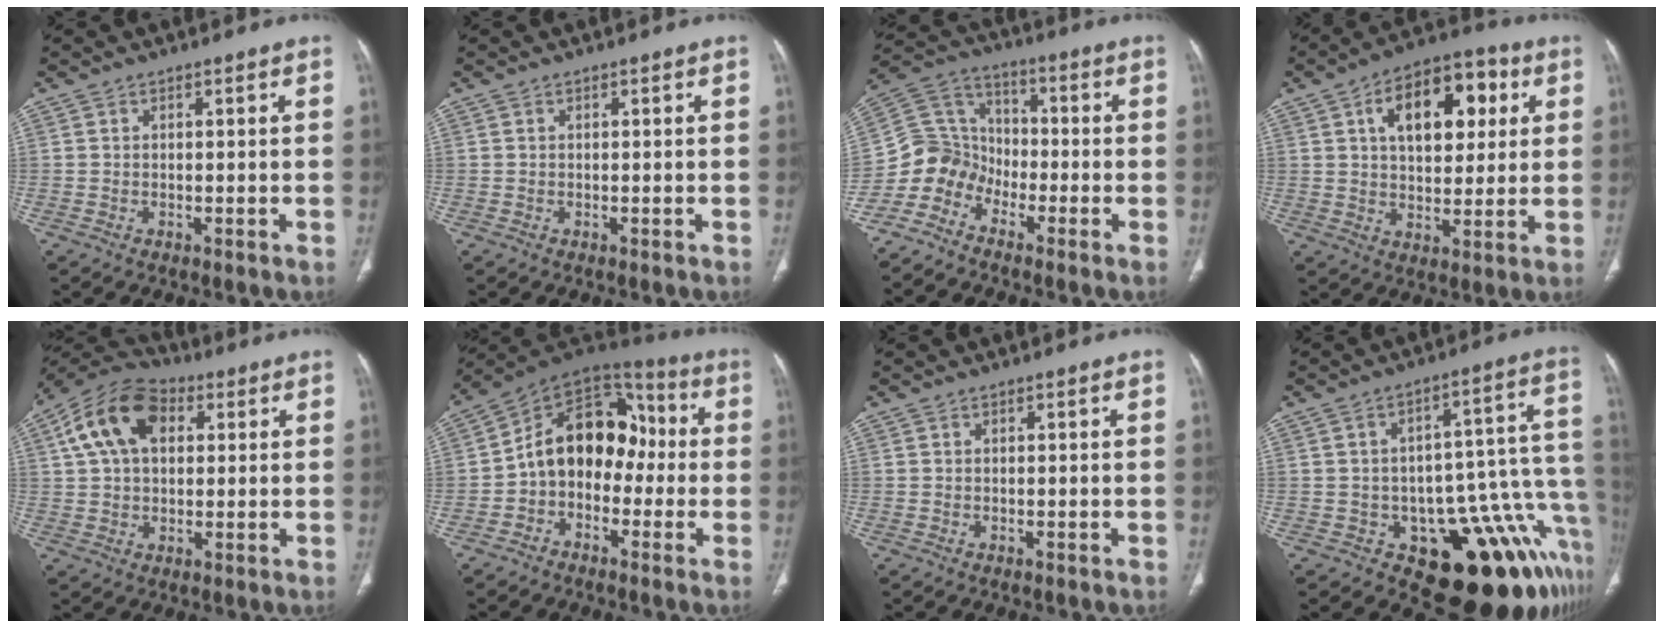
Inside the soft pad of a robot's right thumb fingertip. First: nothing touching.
{"total": 0.0}
{"total": 9.2, "force": [-6.2, 6.5, 1.8], "torque": [-0.019, 0.072, -0.139]}
{"total": 15.9, "force": [5.0, 9.1, 12.0], "torque": [-0.138, 0.010, 0.073]}
{"total": 14.1, "force": [4.3, 9.1, 9.9], "torque": [-0.173, 0.022, 0.068]}
{"total": 14.7, "force": [-1.7, 10.7, 9.9], "torque": [-0.116, 0.060, -0.046]}
{"total": 0.0}
{"total": 21.0, "force": [-9.4, 9.9, 15.9], "torque": [-0.088, 0.092, -0.115]}